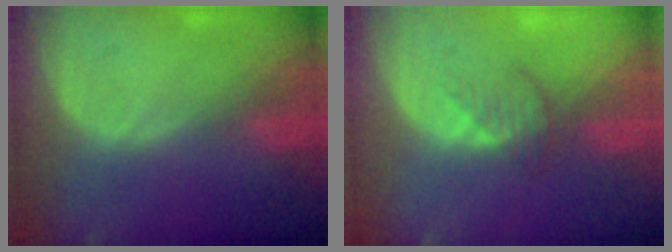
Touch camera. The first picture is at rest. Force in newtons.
{"total": 2.8, "press": 2.7, "slide": 0.8}